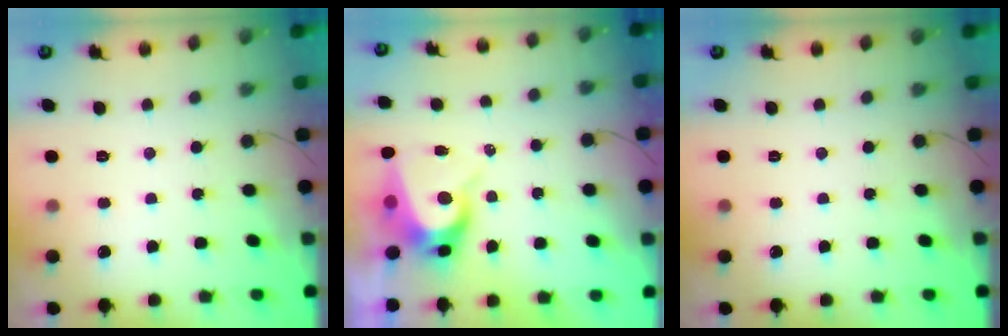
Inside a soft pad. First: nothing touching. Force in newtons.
{"total": 8.6, "press": 8.5, "slide": 1.0}
{"total": 0.0}